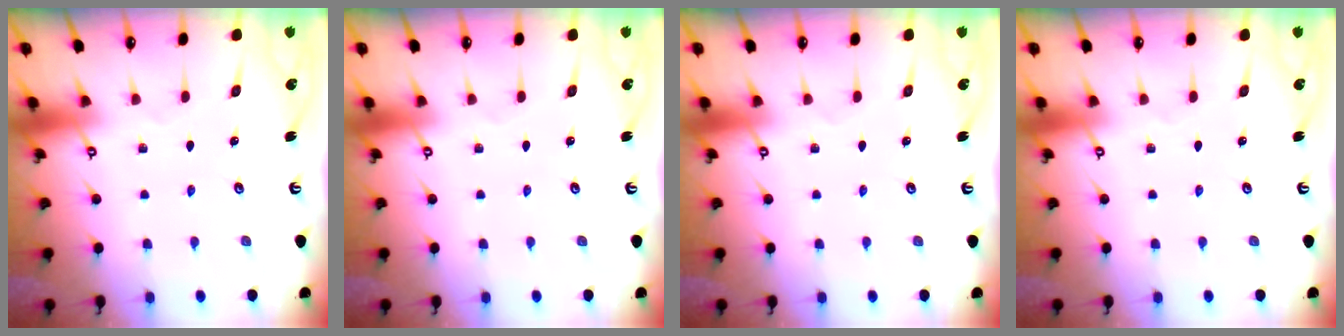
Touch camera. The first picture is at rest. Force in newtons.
{"total": 0.0}
{"total": 0.0}
{"total": 0.0}